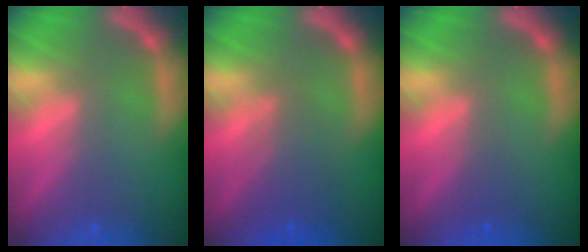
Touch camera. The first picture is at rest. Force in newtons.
{"total": 3.5}
{"total": 1.0}